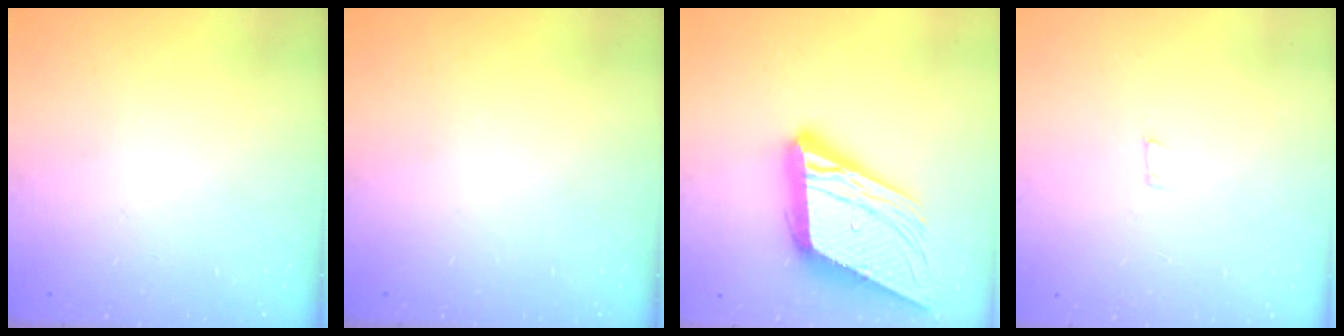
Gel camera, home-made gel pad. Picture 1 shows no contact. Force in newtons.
{"total": 0.0}
{"total": 22.5, "press": 22.0, "slide": 4.5}
{"total": 3.2, "press": 3.2, "slide": 0.2}